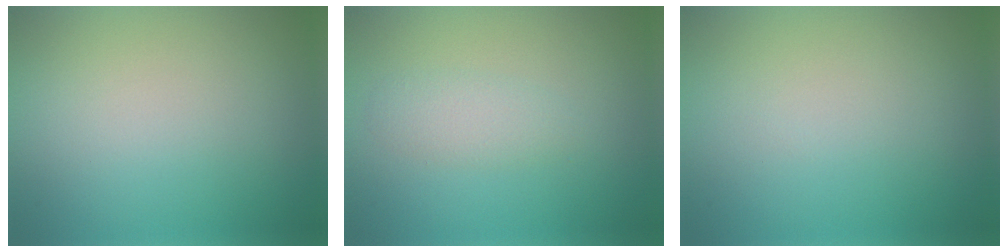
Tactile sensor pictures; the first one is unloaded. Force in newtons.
{"total": 1.8, "press": 1.8, "slide": 0.0}
{"total": 0.0}